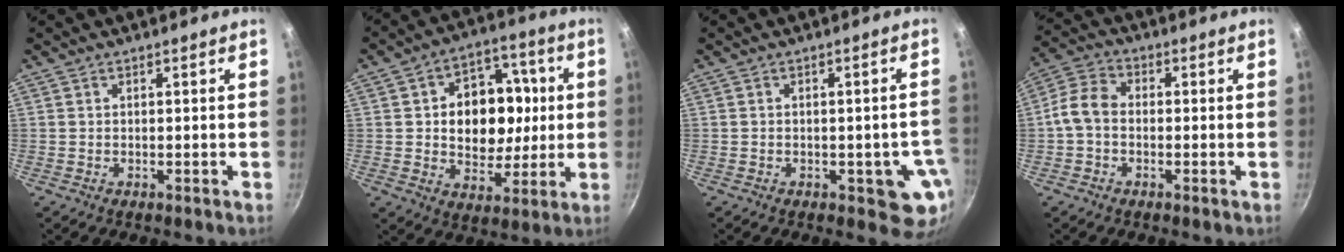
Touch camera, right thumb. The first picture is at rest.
{"total": 16.4, "force": [1.1, 12.4, 10.6], "torque": [-0.117, 0.012, 0.018]}
{"total": 6.7, "force": [-1.8, 3.5, 5.4], "torque": [-0.028, 0.008, -0.020]}
{"total": 6.1, "force": [-1.0, 4.5, 4.1], "torque": [-0.080, 0.028, -0.037]}